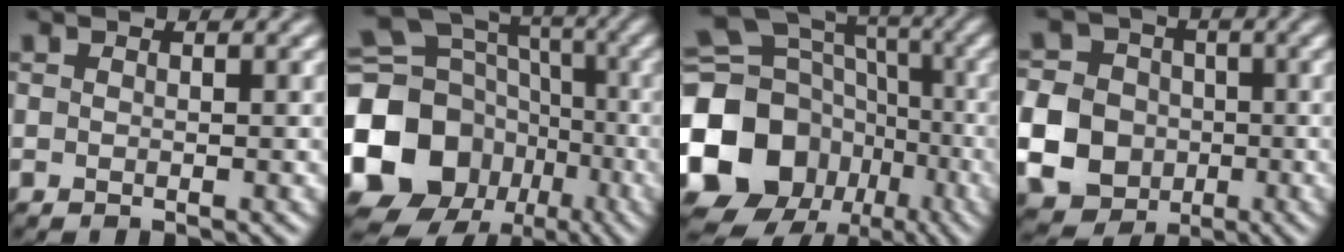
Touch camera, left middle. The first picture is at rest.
{"total": 16.9, "force": [-4.6, 14.7, 6.9], "torque": [-0.156, -0.007, -0.107]}
{"total": 18.6, "force": [-5.0, 16.3, 7.4], "torque": [-0.169, -0.005, -0.113]}
{"total": 9.7, "force": [-2.2, 8.8, 3.4], "torque": [-0.088, -0.014, -0.068]}